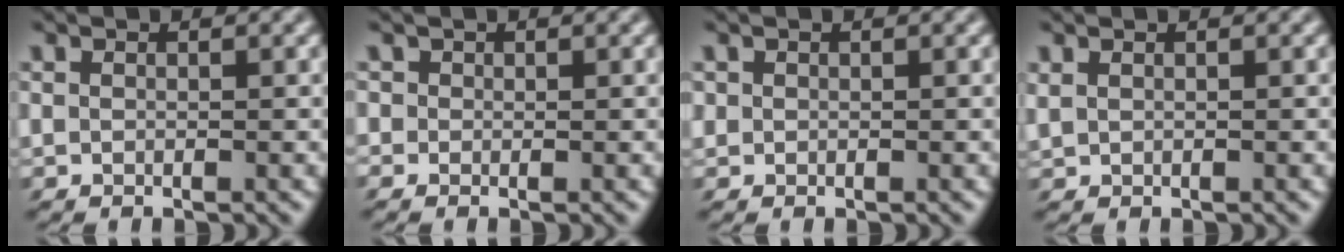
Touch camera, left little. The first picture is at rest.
{"total": 1.0, "force": [0.4, 1.0, 0.0], "torque": [-0.012, 0.005, 0.021]}
{"total": 0.7, "force": [0.0, 0.7, 0.2], "torque": [-0.010, 0.001, 0.000]}
{"total": 0.8, "force": [0.1, 0.5, 0.6], "torque": [-0.019, 0.000, 0.001]}